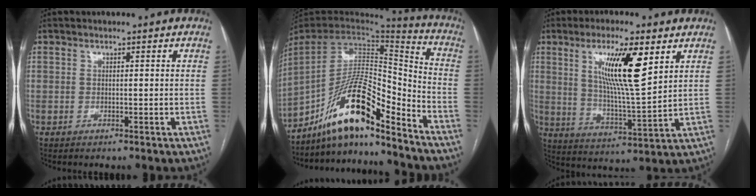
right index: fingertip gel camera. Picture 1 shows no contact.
{"total": 15.6, "force": [-12.1, 2.1, 9.7], "torque": [-0.169, 0.026, -0.214]}
{"total": 12.5, "force": [5.3, 1.3, 11.2], "torque": [-0.205, -0.008, 0.096]}